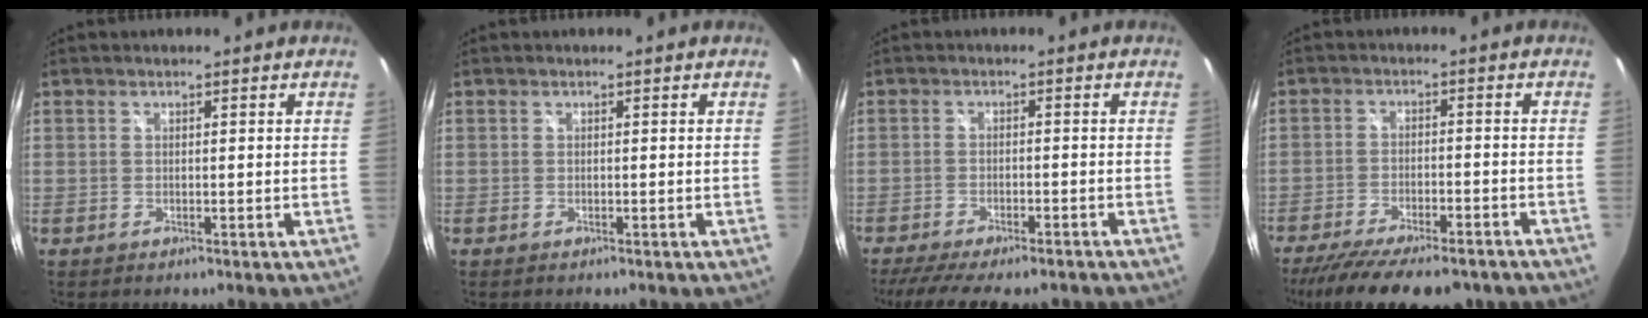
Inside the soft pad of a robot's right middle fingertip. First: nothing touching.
{"total": 0.0}
{"total": 13.6, "force": [-11.3, 3.1, 6.8], "torque": [-0.140, -0.033, -0.167]}
{"total": 17.4, "force": [-14.0, 4.8, 9.1], "torque": [-0.184, -0.040, -0.208]}